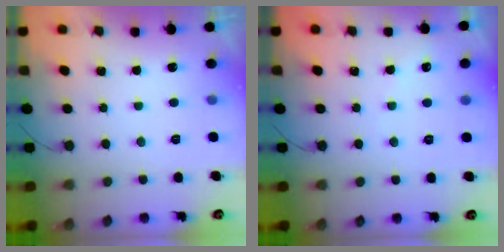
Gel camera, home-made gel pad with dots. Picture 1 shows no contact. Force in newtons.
{"total": 2.7, "press": 2.6, "slide": 0.5}